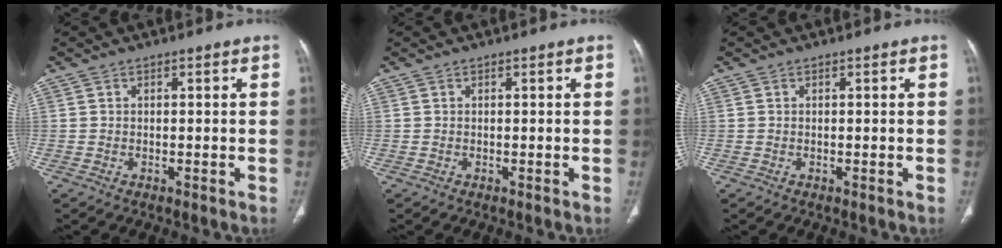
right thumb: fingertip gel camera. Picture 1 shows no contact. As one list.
[{"total": 0.0}, {"total": 0.0}]